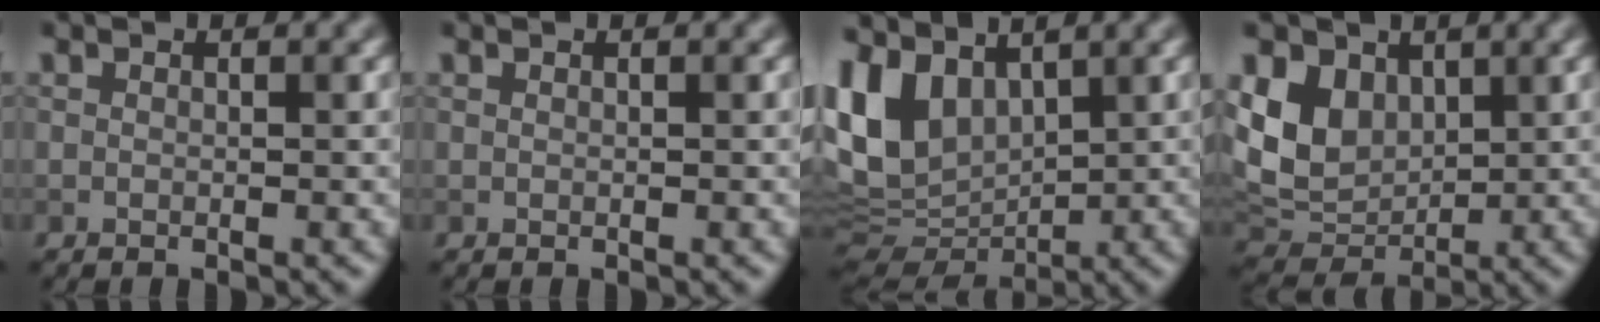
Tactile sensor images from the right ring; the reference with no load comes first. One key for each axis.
{"total": 0.0}
{"total": 7.7, "fx": 2.8, "fy": 5.1, "fz": 5.0, "tx": -0.116, "ty": -0.008, "tz": 0.058}
{"total": 7.2, "fx": 2.1, "fy": 5.5, "fz": 4.3, "tx": -0.097, "ty": -0.004, "tz": 0.036}